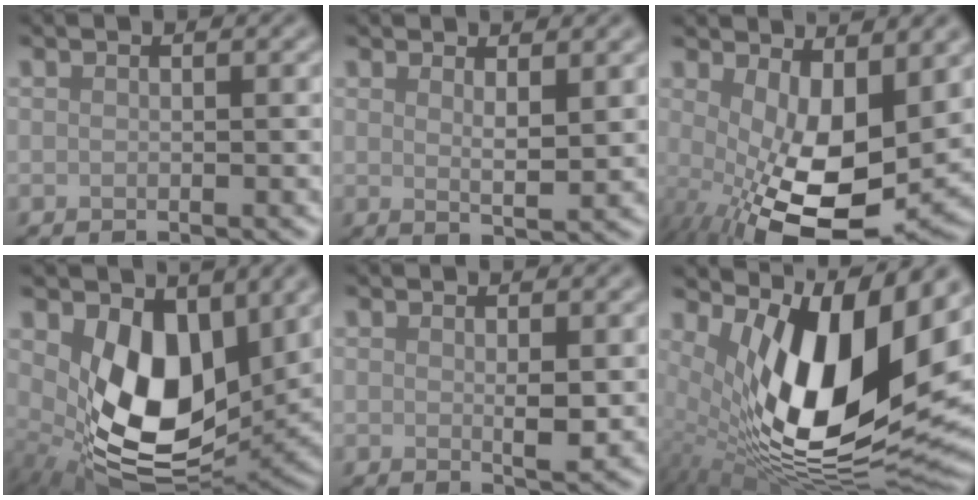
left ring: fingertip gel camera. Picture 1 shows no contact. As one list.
[{"total": 2.2, "force": [1.4, 0.5, 1.6], "torque": [-0.026, -0.009, 0.025]}, {"total": 11.0, "force": [-1.0, 5.1, 9.7], "torque": [-0.171, -0.029, -0.001]}, {"total": 10.1, "force": [2.0, 6.0, 7.9], "torque": [-0.143, -0.030, 0.044]}, {"total": 1.6, "force": [0.2, 0.3, 1.5], "torque": [-0.025, -0.005, 0.002]}, {"total": 14.9, "force": [3.0, 6.6, 13.0], "torque": [-0.219, -0.025, 0.056]}]